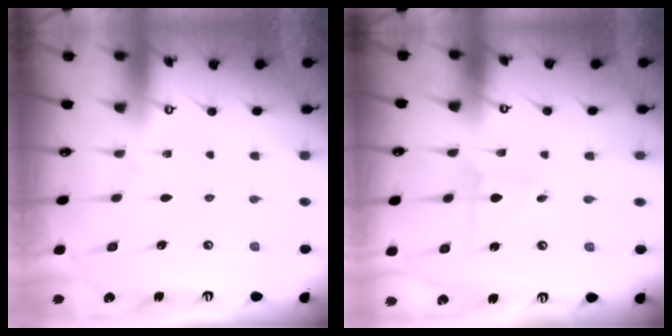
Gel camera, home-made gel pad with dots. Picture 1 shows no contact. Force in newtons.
{"total": 1.4, "press": 1.4, "slide": 0.1}